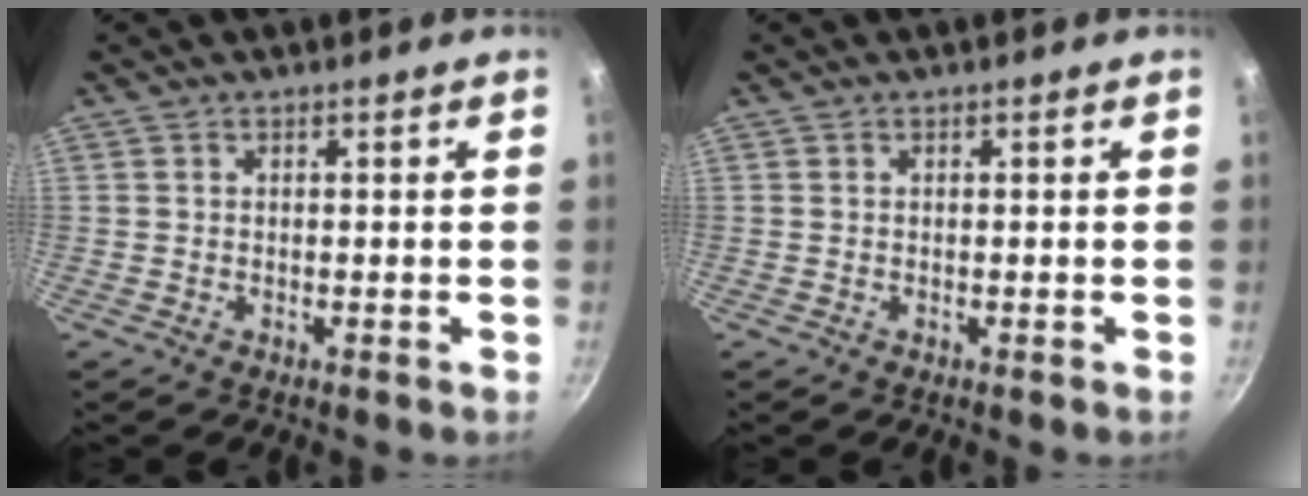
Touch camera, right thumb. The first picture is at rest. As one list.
[{"total": 0.0}]